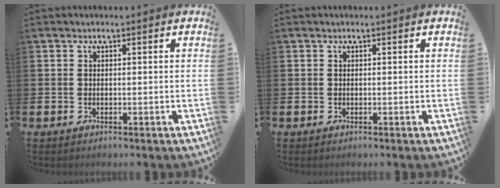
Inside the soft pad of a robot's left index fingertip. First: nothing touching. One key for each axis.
{"total": 0.0}